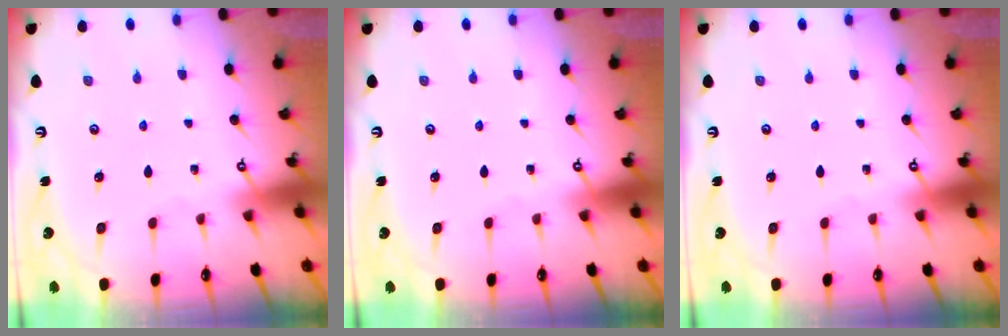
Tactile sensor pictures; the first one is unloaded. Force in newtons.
{"total": 0.0}
{"total": 0.0}